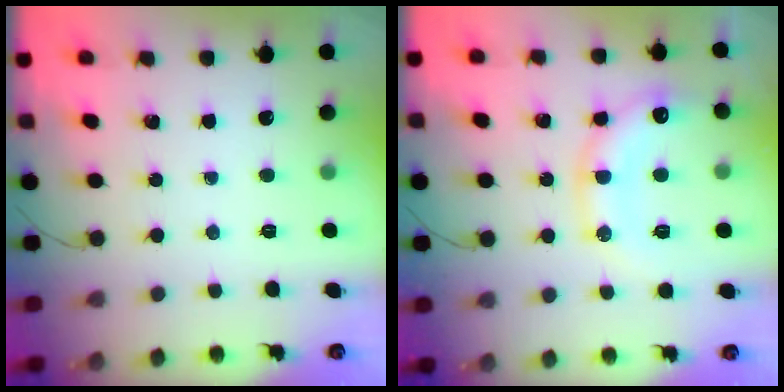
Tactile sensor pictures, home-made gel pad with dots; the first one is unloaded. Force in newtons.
{"total": 14.3, "press": 14.3, "slide": 1.3}